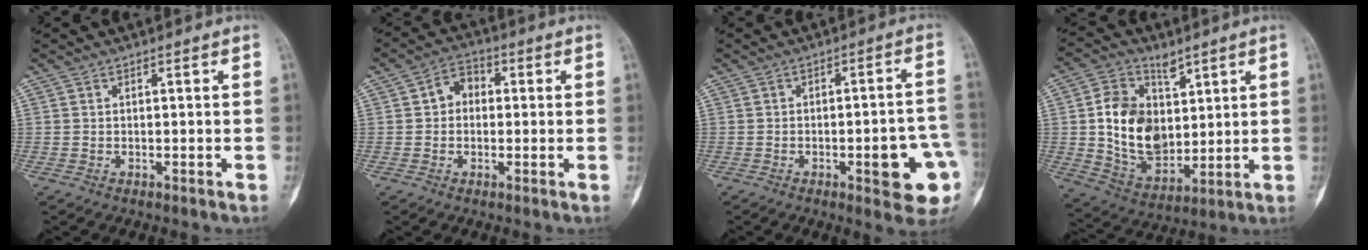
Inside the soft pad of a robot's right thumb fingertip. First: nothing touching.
{"total": 5.3, "force": [0.5, 4.4, 3.0], "torque": [-0.023, 0.018, -0.001]}
{"total": 11.8, "force": [-3.9, 3.6, 10.5], "torque": [-0.107, 0.023, -0.040]}
{"total": 14.8, "force": [3.3, 10.7, 9.7], "torque": [-0.134, -0.021, 0.073]}